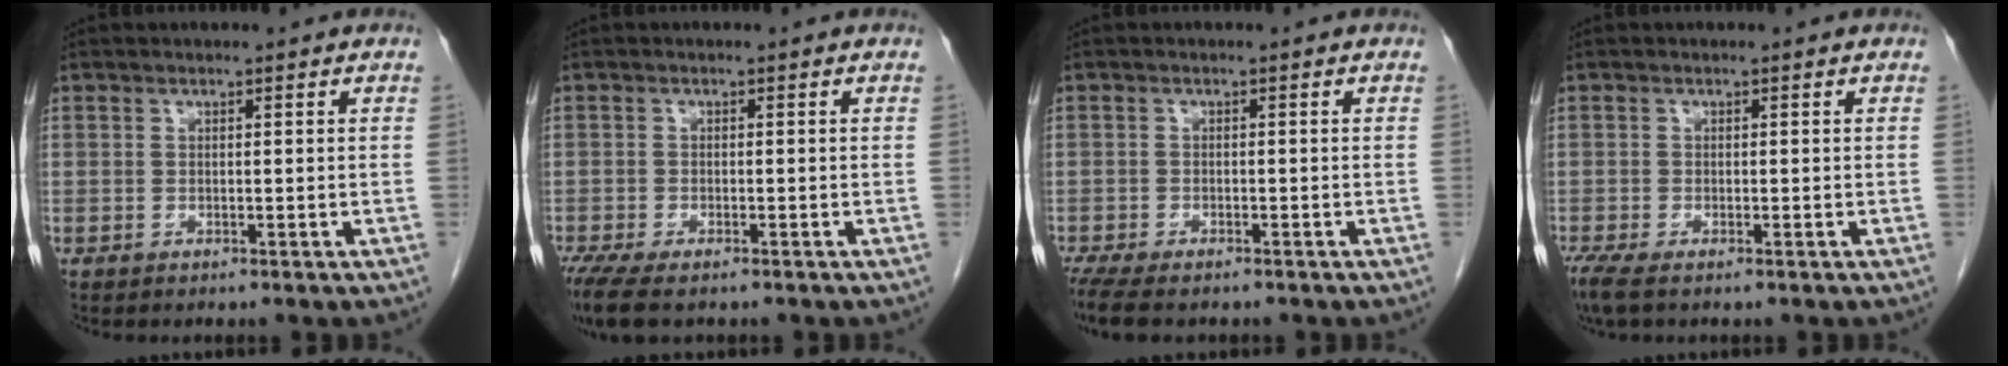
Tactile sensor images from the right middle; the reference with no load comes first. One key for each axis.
{"total": 6.9, "fx": -5.1, "fy": 2.2, "fz": 4.1, "tx": -0.074, "ty": -0.017, "tz": -0.085}
{"total": 7.3, "fx": -5.8, "fy": 2.3, "fz": 3.8, "tx": -0.066, "ty": -0.014, "tz": -0.092}
{"total": 2.8, "fx": -1.9, "fy": 0.6, "fz": 1.9, "tx": -0.043, "ty": -0.011, "tz": -0.038}